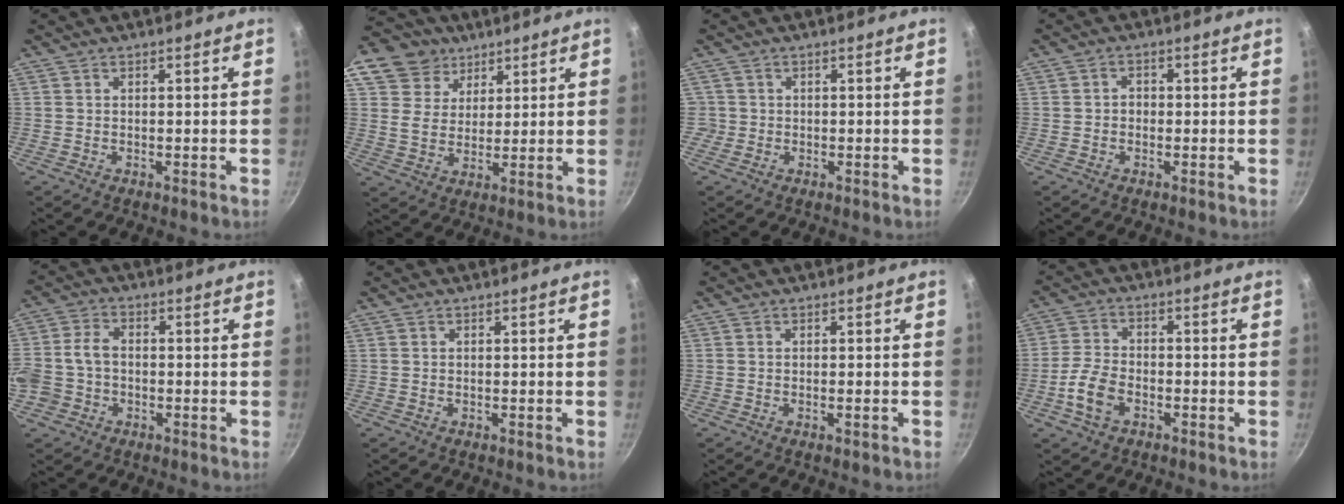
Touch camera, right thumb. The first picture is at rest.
{"total": 12.9, "force": [7.4, 9.6, 4.4], "torque": [-0.067, -0.010, 0.130]}
{"total": 1.8, "force": [-0.4, 1.7, 0.1], "torque": [0.008, 0.011, -0.005]}
{"total": 1.8, "force": [-0.4, 1.5, 0.8], "torque": [-0.005, 0.007, -0.009]}
{"total": 8.5, "force": [-2.1, 6.6, 4.9], "torque": [-0.095, 0.033, -0.047]}
{"total": 0.0}
{"total": 1.2, "force": [-0.4, 0.3, 1.0], "torque": [-0.018, 0.000, -0.007]}
{"total": 6.8, "force": [-2.8, 4.4, 4.4], "torque": [-0.086, 0.020, -0.059]}